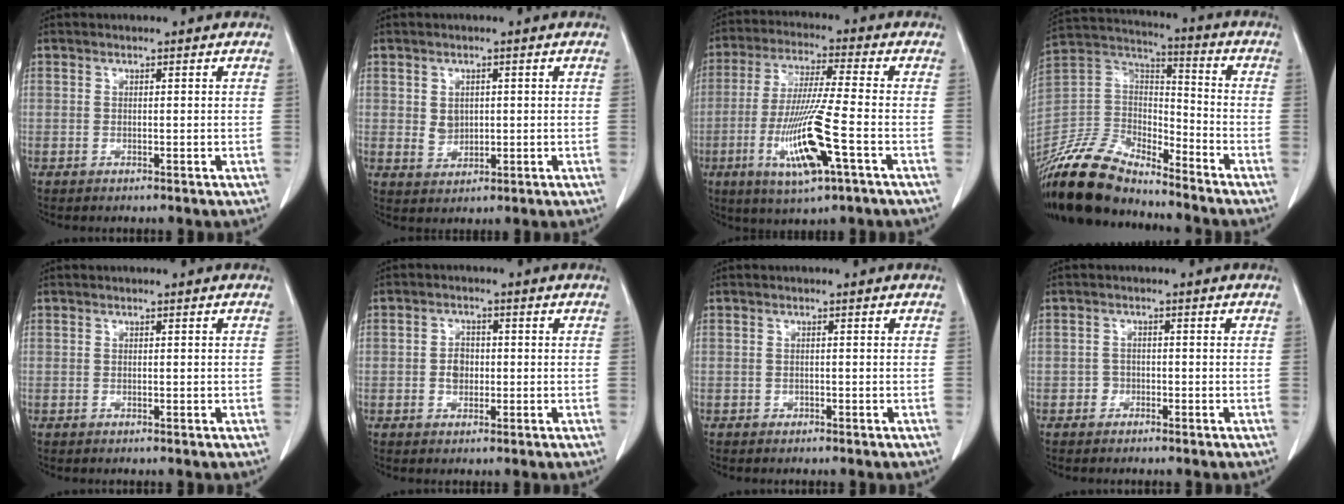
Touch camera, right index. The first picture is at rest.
{"total": 2.9, "force": [0.4, 2.3, 1.6], "torque": [-0.029, 0.000, 0.018]}
{"total": 13.2, "force": [-4.4, 0.3, 12.5], "torque": [-0.253, -0.022, -0.078]}
{"total": 16.6, "force": [-14.6, 5.0, 6.2], "torque": [-0.116, 0.021, -0.275]}
{"total": 0.0}
{"total": 2.7, "force": [-0.5, 2.1, 1.7], "torque": [-0.026, 0.008, -0.006]}
{"total": 0.6, "force": [-0.5, 0.3, 0.0], "torque": [-0.002, 0.004, -0.007]}
{"total": 1.4, "force": [-1.0, 1.0, 0.1], "torque": [0.004, 0.008, -0.019]}